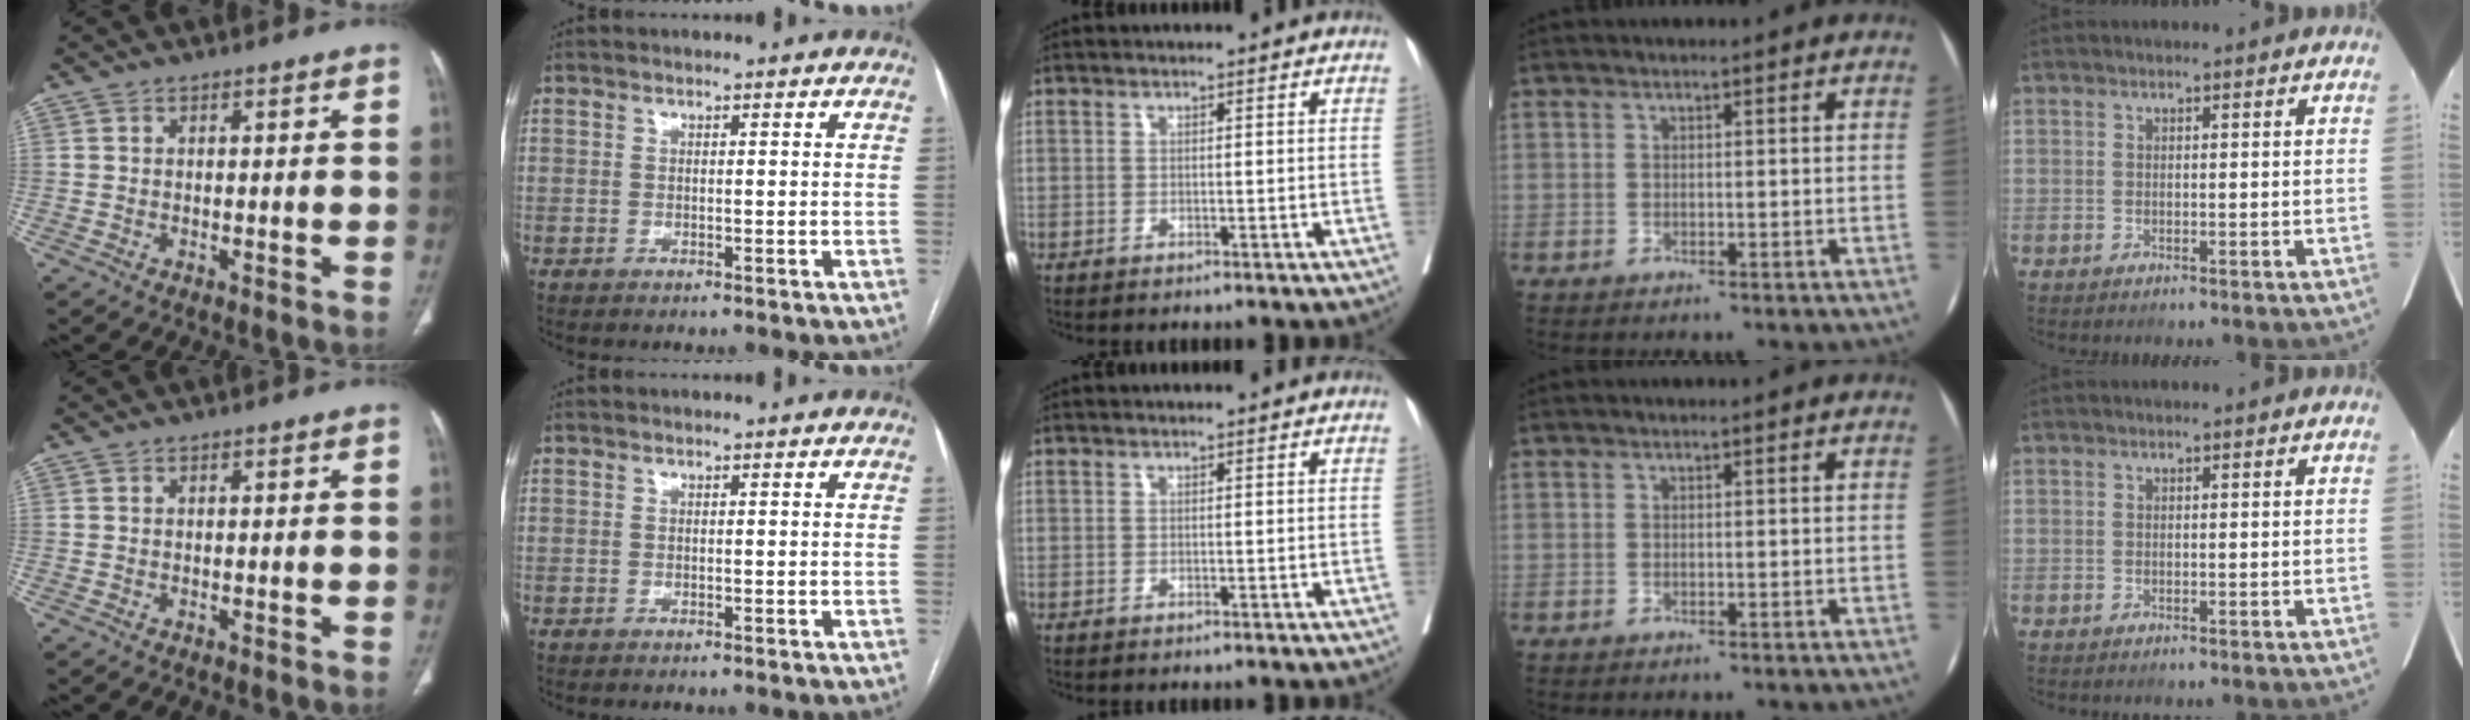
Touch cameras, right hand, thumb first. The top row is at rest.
{}